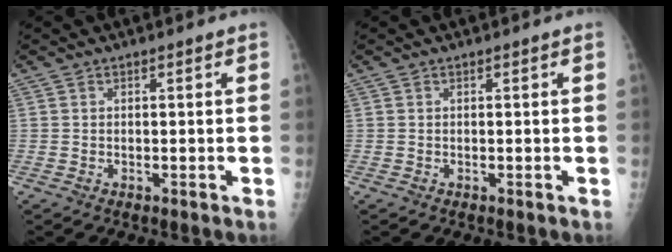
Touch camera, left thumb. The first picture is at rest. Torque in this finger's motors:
{"motor_torque": [0.00, 0.00, 0.00, -0.03, 0.00]}